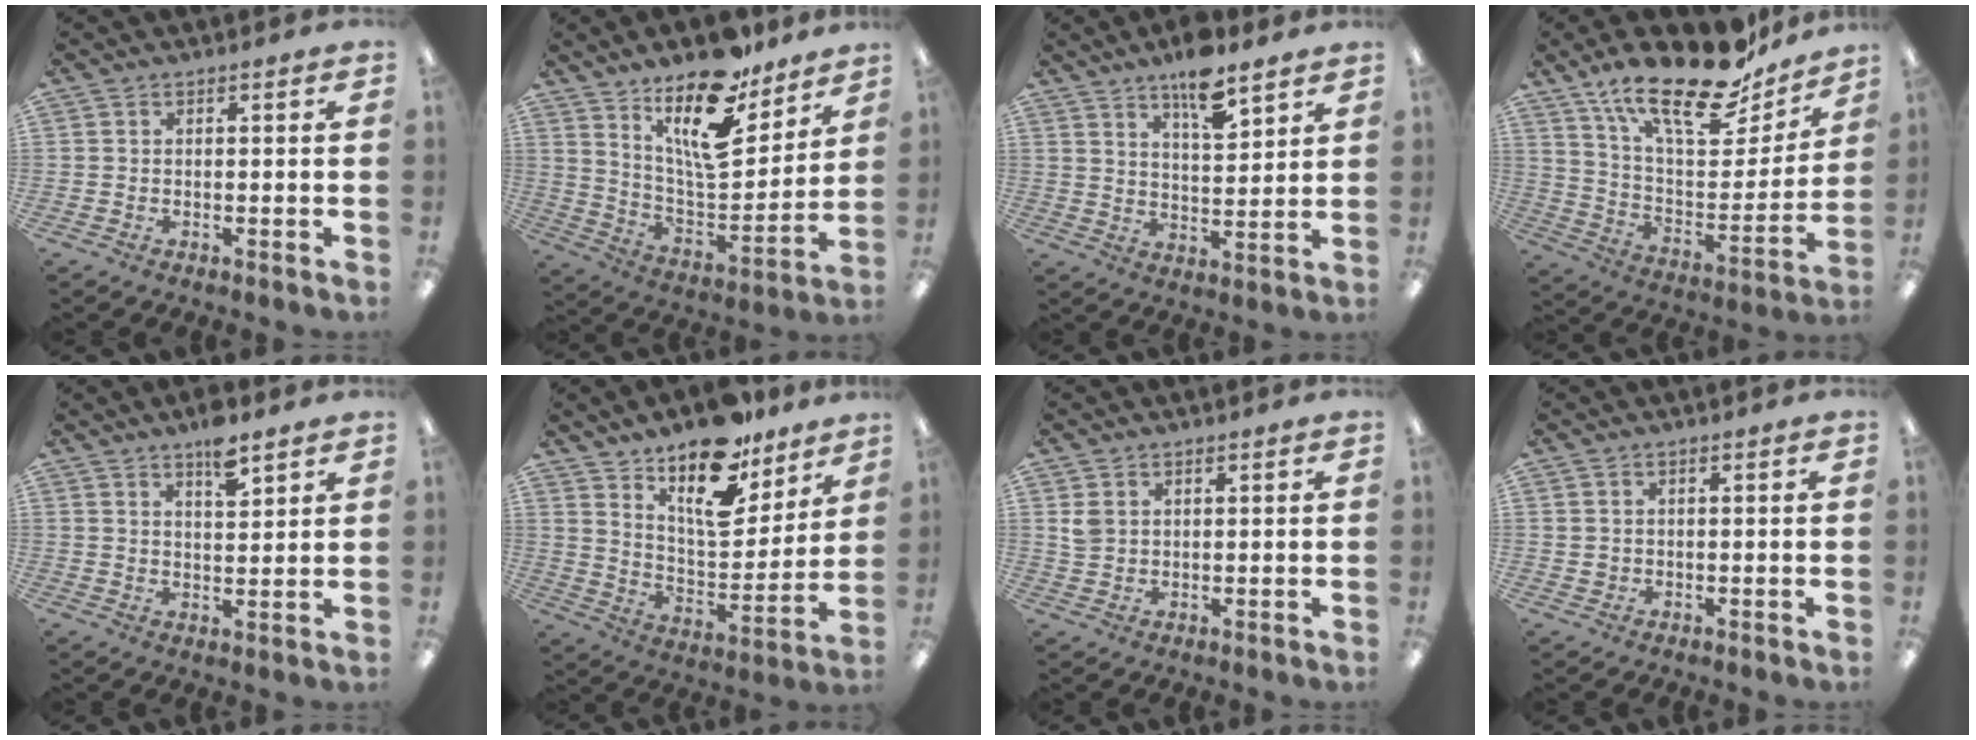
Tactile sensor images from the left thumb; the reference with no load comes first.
{"total": 18.7, "force": [13.1, 7.0, 11.4], "torque": [-0.188, -0.092, 0.227]}
{"total": 10.4, "force": [7.8, 3.5, 6.0], "torque": [-0.089, -0.046, 0.131]}
{"total": 22.9, "force": [16.8, 8.2, 13.2], "torque": [-0.211, -0.108, 0.287]}
{"total": 6.6, "force": [4.9, 2.2, 3.8], "torque": [-0.046, -0.032, 0.081]}
{"total": 18.1, "force": [13.0, 7.7, 10.0], "torque": [-0.160, -0.084, 0.224]}
{"total": 3.2, "force": [1.6, 2.4, 1.3], "torque": [-0.021, -0.001, 0.029]}
{"total": 1.2, "force": [0.5, 1.0, 0.1], "torque": [-0.004, 0.004, 0.009]}